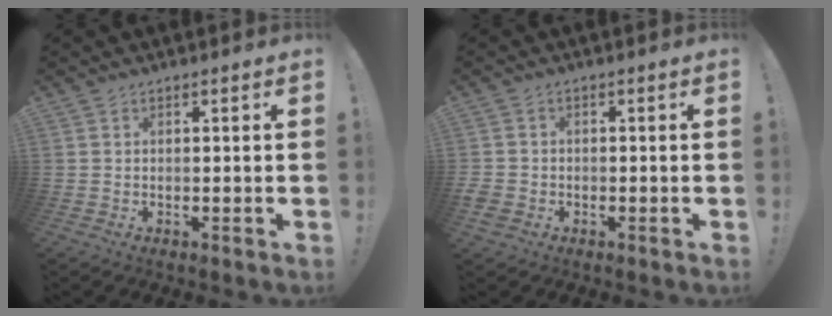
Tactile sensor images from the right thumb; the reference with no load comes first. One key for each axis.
{"total": 3.0, "fx": -1.1, "fy": 2.5, "fz": 1.3, "tx": -0.041, "ty": 0.003, "tz": -0.019}